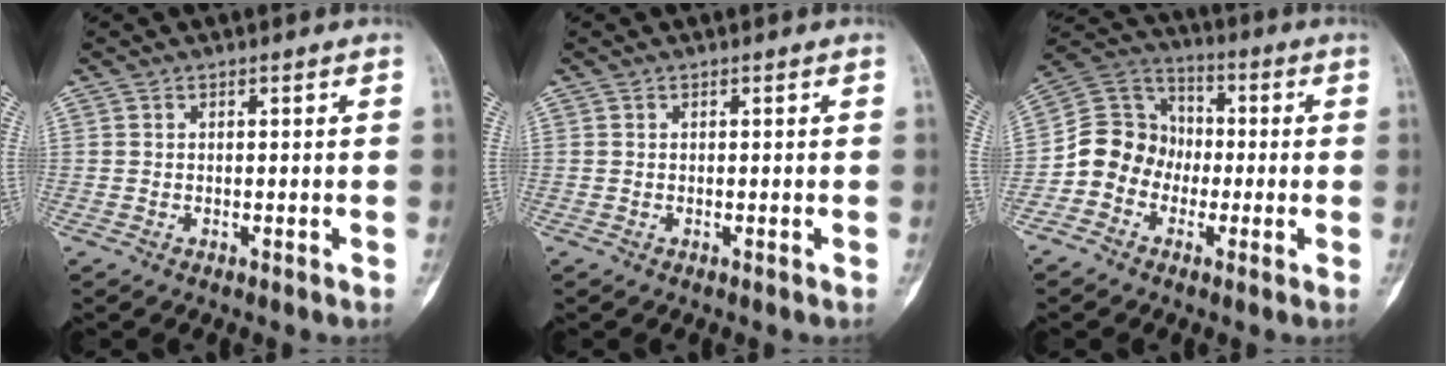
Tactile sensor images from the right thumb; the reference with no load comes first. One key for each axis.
{"total": 0.0}
{"total": 10.8, "fx": -2.8, "fy": 9.6, "fz": 4.0, "tx": -0.049, "ty": 0.052, "tz": -0.063}